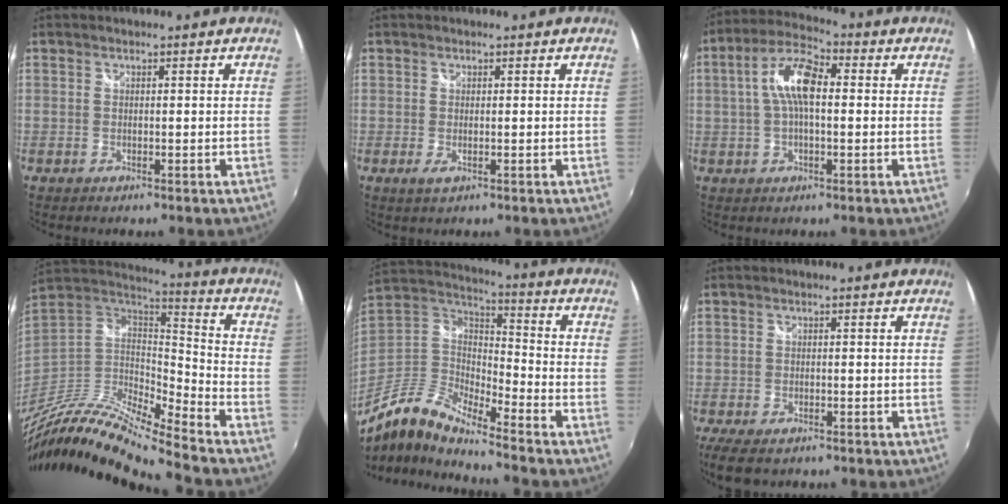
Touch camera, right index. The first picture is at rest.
{"total": 1.6, "force": [-0.4, 0.6, 1.4], "torque": [-0.029, -0.004, -0.005]}
{"total": 9.2, "force": [0.8, 3.7, 8.4], "torque": [-0.169, 0.023, 0.010]}
{"total": 19.9, "force": [-16.3, 1.4, 11.2], "torque": [-0.211, -0.039, -0.319]}
{"total": 13.1, "force": [-9.6, 2.9, 8.5], "torque": [-0.172, -0.005, -0.200]}
{"total": 6.2, "force": [-4.4, 2.7, 3.5], "torque": [-0.086, -0.026, -0.077]}